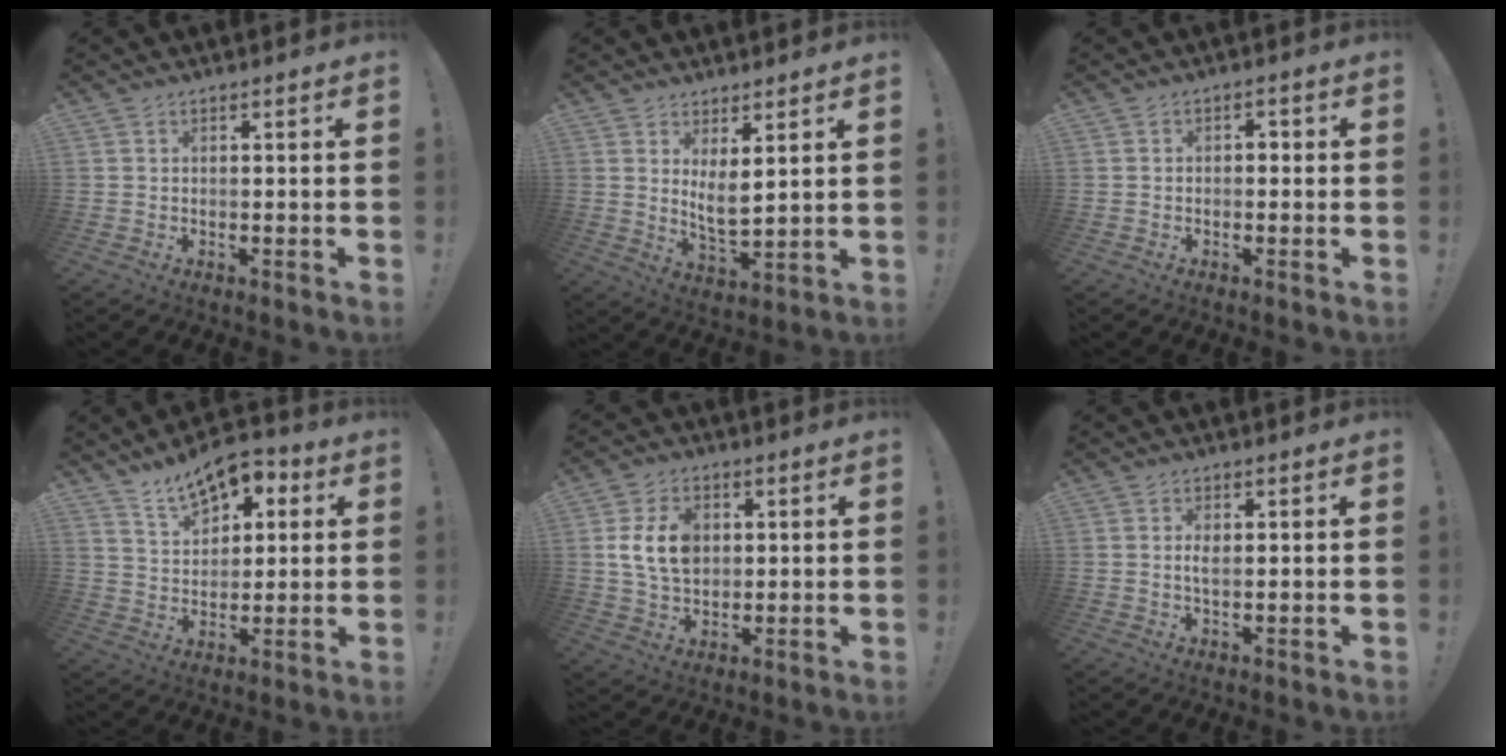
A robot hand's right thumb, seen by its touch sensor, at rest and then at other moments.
{"total": 6.6, "force": [3.5, 1.9, 5.3], "torque": [-0.083, -0.030, 0.059]}
{"total": 1.4, "force": [-1.1, 0.7, 0.6], "torque": [-0.016, 0.007, -0.020]}
{"total": 11.4, "force": [7.8, 6.5, 5.1], "torque": [-0.087, -0.046, 0.150]}
{"total": 11.4, "force": [2.0, 8.2, 7.6], "torque": [-0.140, 0.005, 0.038]}
{"total": 2.1, "force": [0.6, 1.0, 1.8], "torque": [-0.021, -0.005, 0.006]}